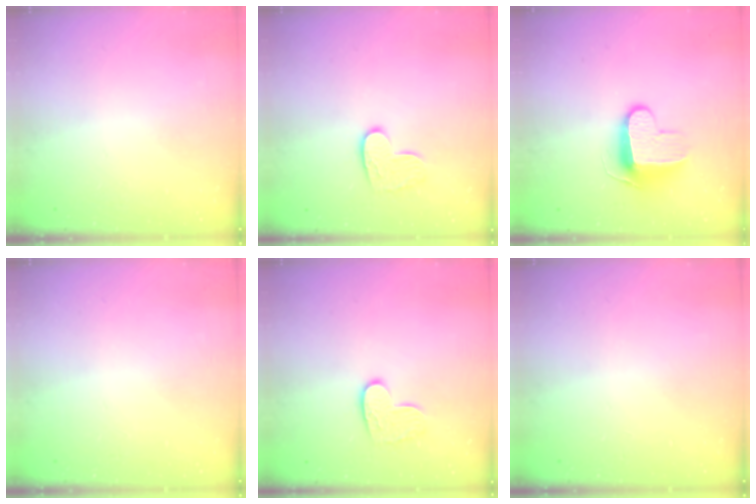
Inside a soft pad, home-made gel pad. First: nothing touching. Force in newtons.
{"total": 9.5, "press": 9.5, "slide": 0.6}
{"total": 10.0, "press": 10.0, "slide": 1.1}
{"total": 0.0}
{"total": 9.5, "press": 9.5, "slide": 0.6}
{"total": 0.0}